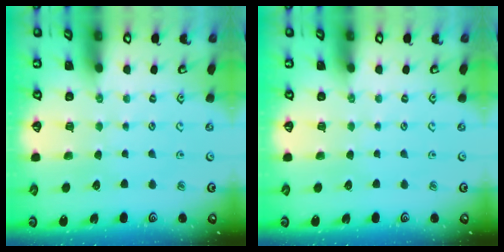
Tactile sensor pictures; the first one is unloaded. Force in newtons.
{"total": 0.0}